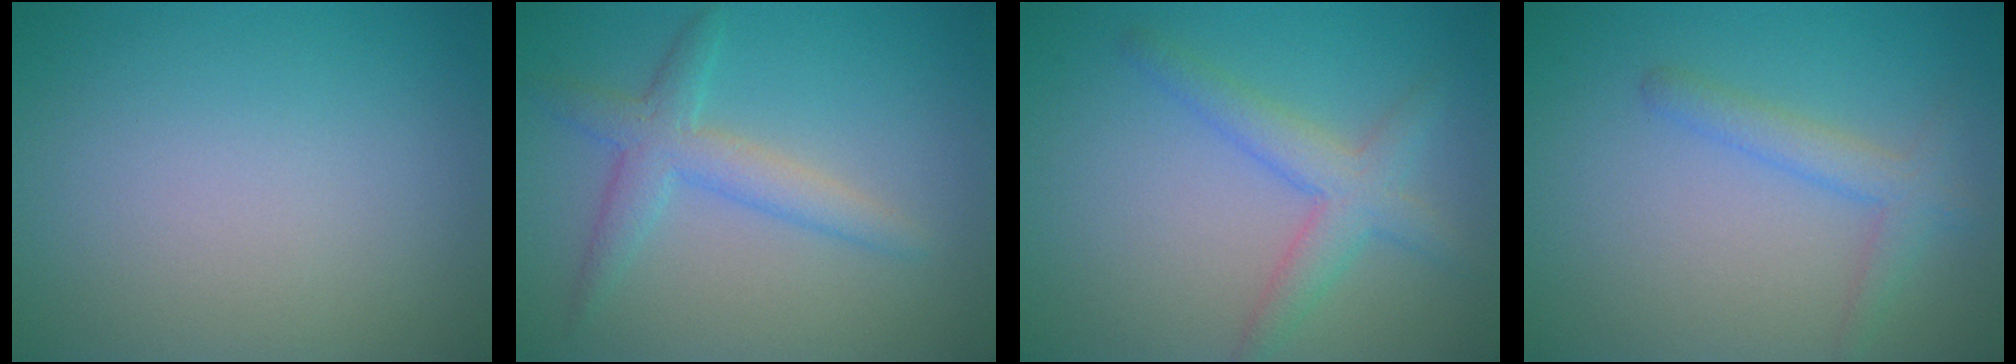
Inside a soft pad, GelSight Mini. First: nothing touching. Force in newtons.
{"total": 3.1, "press": 3.1, "slide": 0.1}
{"total": 3.2, "press": 3.2, "slide": 0.1}
{"total": 2.4, "press": 2.4, "slide": 0.1}